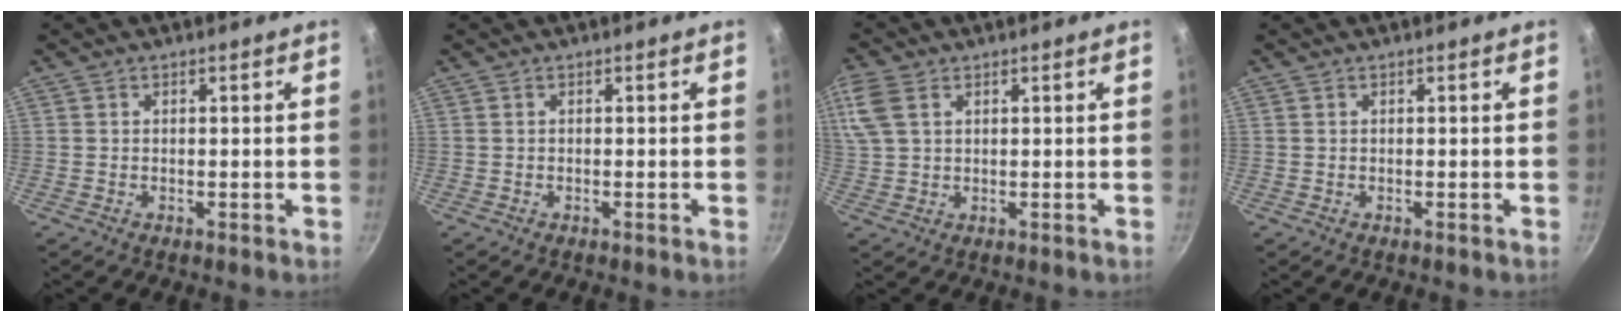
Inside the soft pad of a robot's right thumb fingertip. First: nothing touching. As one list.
[{"total": 0.0}, {"total": 9.0, "force": [3.8, 5.8, 5.7], "torque": [-0.135, 0.018, 0.079]}, {"total": 0.0}]